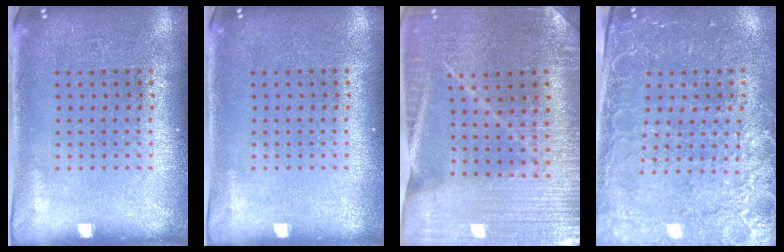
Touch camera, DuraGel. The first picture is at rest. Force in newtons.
{"total": 0.0}
{"total": 2.6, "press": 2.6, "slide": 0.4}
{"total": 3.2, "press": 2.9, "slide": 1.2}